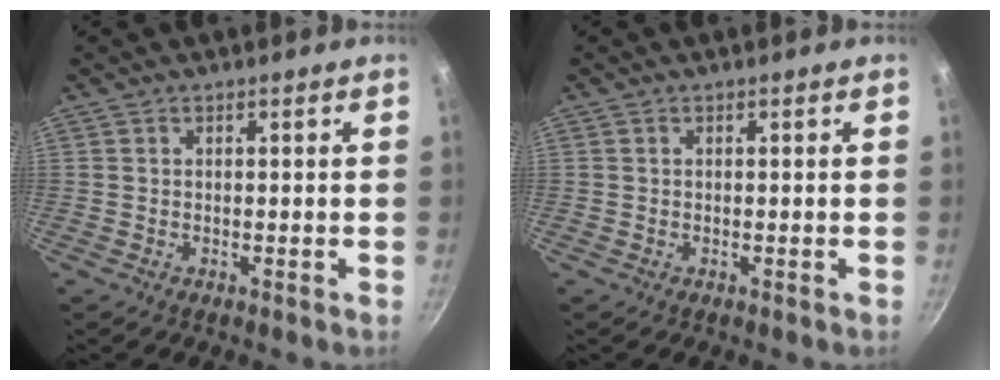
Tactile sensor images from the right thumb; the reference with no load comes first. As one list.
[{"total": 0.0}]